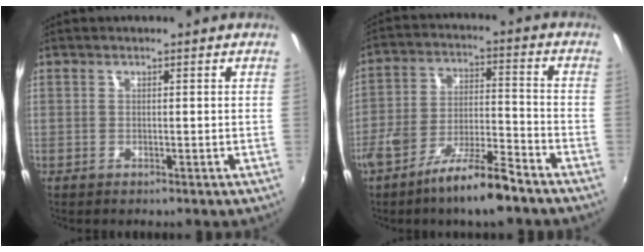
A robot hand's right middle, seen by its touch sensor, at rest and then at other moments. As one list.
[{"total": 11.4, "force": [-8.1, 2.1, 7.7], "torque": [-0.150, -0.005, -0.141]}]